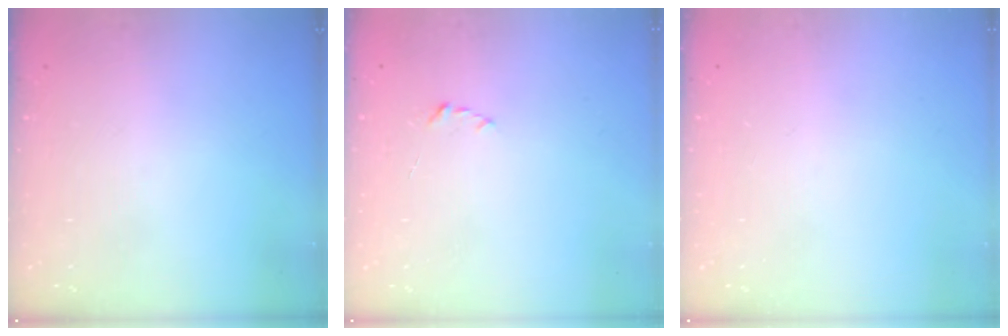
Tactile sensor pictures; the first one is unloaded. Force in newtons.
{"total": 2.2, "press": 2.1, "slide": 0.3}
{"total": 0.0}